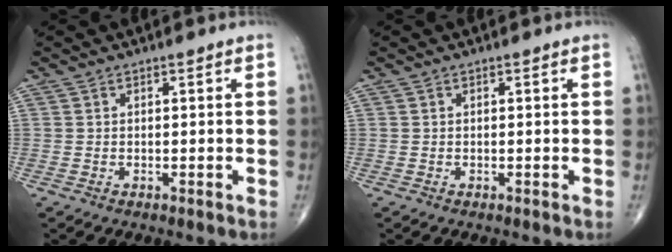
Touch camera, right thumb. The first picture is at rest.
{"total": 0.0}